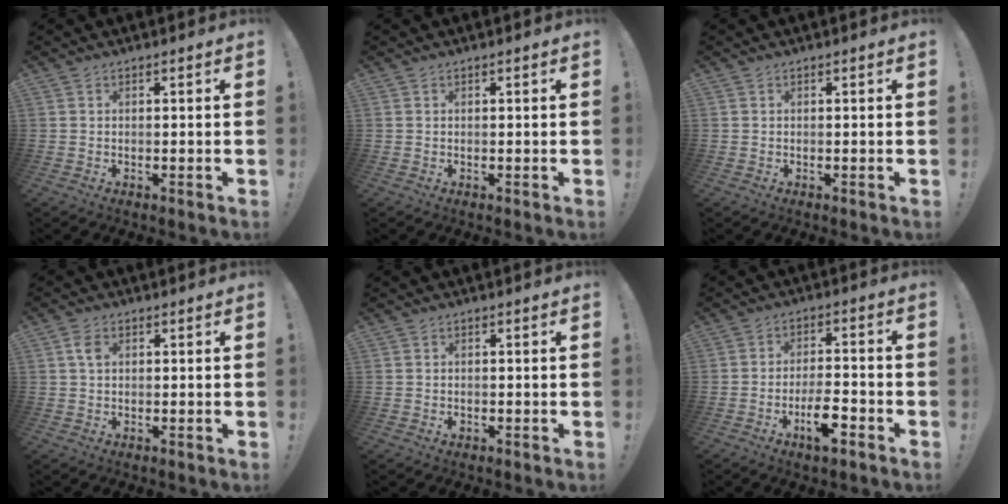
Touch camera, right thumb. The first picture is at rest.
{"total": 0.0}
{"total": 0.0}
{"total": 3.2, "force": [1.1, 2.0, 2.2], "torque": [-0.039, 0.002, 0.018]}
{"total": 0.5, "force": [-0.2, 0.4, 0.0], "torque": [0.004, -0.001, -0.006]}
{"total": 8.9, "force": [-4.4, 3.0, 7.1], "torque": [-0.125, 0.016, -0.077]}